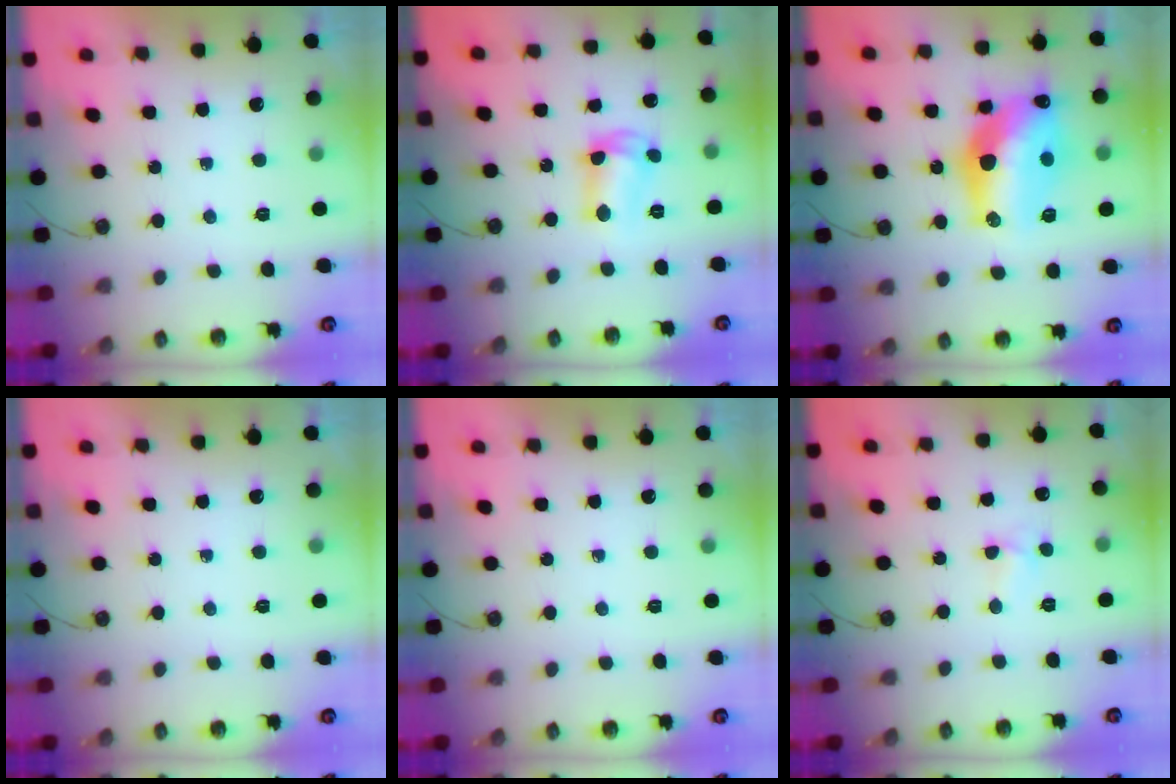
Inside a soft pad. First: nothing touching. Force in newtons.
{"total": 7.4, "press": 7.4, "slide": 0.4}
{"total": 17.8, "press": 17.2, "slide": 4.4}
{"total": 0.0}
{"total": 0.0}
{"total": 2.6, "press": 2.5, "slide": 0.3}